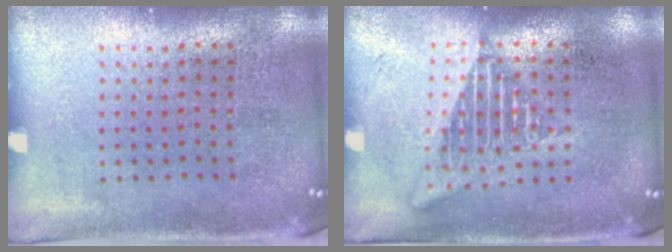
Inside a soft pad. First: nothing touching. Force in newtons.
{"total": 2.4, "press": 2.4, "slide": 0.2}